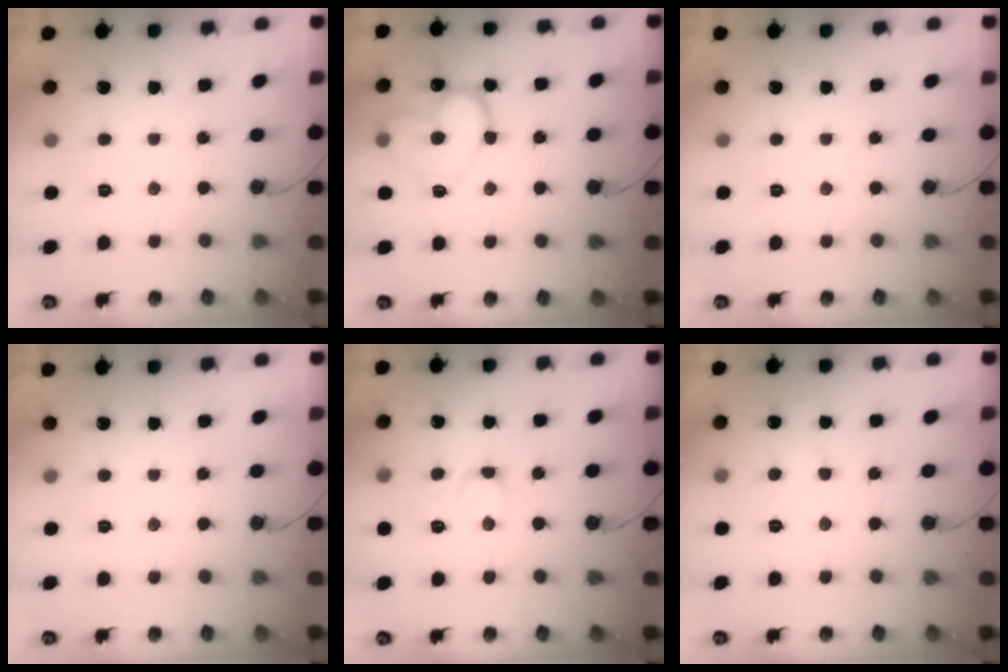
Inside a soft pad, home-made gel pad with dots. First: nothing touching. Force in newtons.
{"total": 14.7, "press": 14.6, "slide": 1.4}
{"total": 0.0}
{"total": 1.7, "press": 1.7, "slide": 0.1}
{"total": 4.3, "press": 4.2, "slide": 0.5}
{"total": 2.5, "press": 2.4, "slide": 0.3}